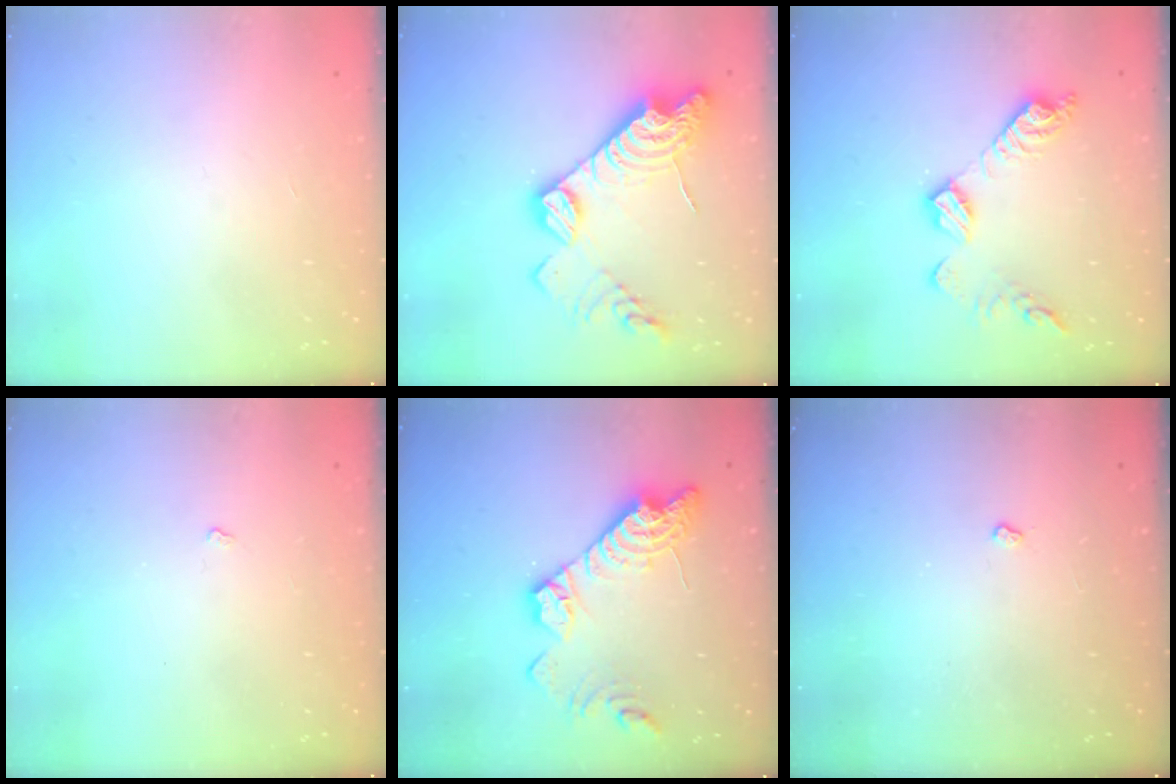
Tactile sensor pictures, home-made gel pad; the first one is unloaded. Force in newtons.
{"total": 19.7, "press": 19.6, "slide": 1.7}
{"total": 11.7, "press": 11.7, "slide": 0.4}
{"total": 2.4, "press": 2.3, "slide": 0.4}
{"total": 17.0, "press": 16.9, "slide": 1.3}
{"total": 2.4, "press": 2.3, "slide": 0.4}